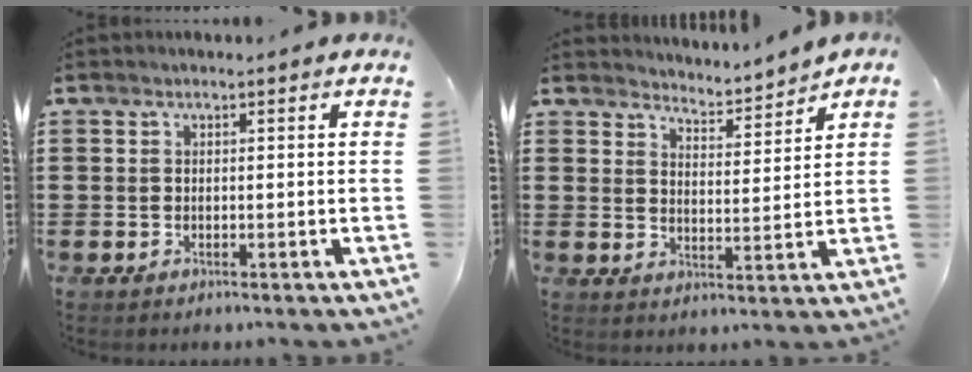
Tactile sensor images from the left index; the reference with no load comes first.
{"total": 3.5, "force": [3.4, -0.4, -0.4], "torque": [-0.010, -0.027, 0.058]}